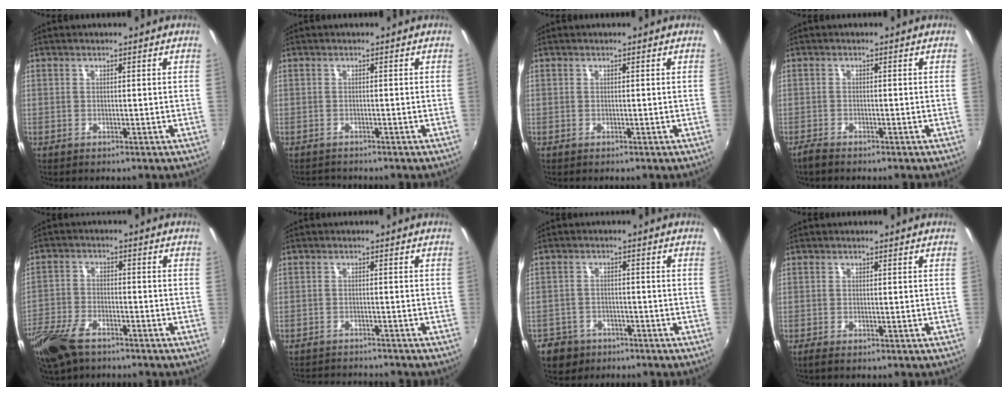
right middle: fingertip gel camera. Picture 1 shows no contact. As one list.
[{"total": 2.0, "force": [-2.0, 0.4, 0.2], "torque": [-0.009, -0.008, -0.033]}, {"total": 0.0}, {"total": 2.0, "force": [-1.8, 0.3, 0.7], "torque": [-0.022, -0.004, -0.036]}, {"total": 10.1, "force": [-7.3, 4.6, 5.3], "torque": [-0.136, -0.016, -0.145]}, {"total": 7.4, "force": [-7.0, 1.1, 1.8], "torque": [-0.053, -0.007, -0.106]}, {"total": 6.8, "force": [-4.4, 4.9, 1.7], "torque": [-0.057, 0.009, -0.068]}, {"total": 0.6, "force": [-0.4, -0.1, 0.4], "torque": [-0.011, -0.001, -0.009]}]